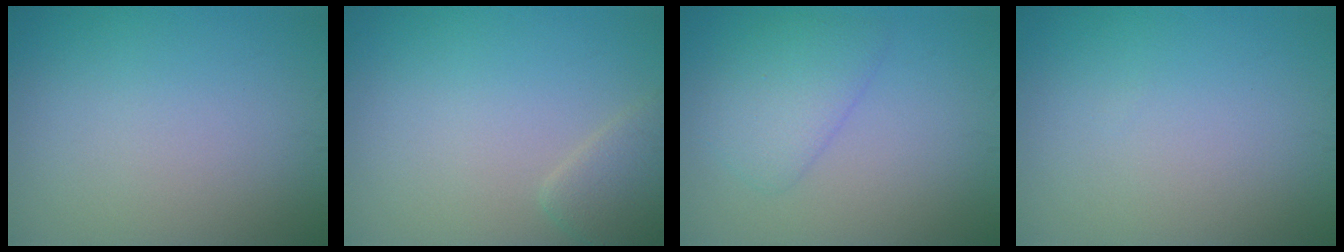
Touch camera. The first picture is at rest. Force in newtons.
{"total": 2.3, "press": 2.3, "slide": 0.2}
{"total": 3.0, "press": 3.0, "slide": 0.2}
{"total": 0.0}